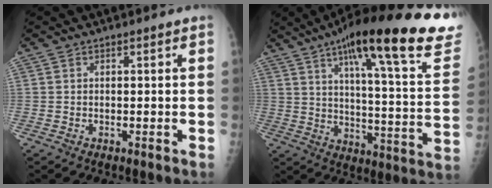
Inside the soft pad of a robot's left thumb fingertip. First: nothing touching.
{"total": 30.6, "force": [20.4, 5.9, 22.0], "torque": [-0.284, -0.067, 0.278]}